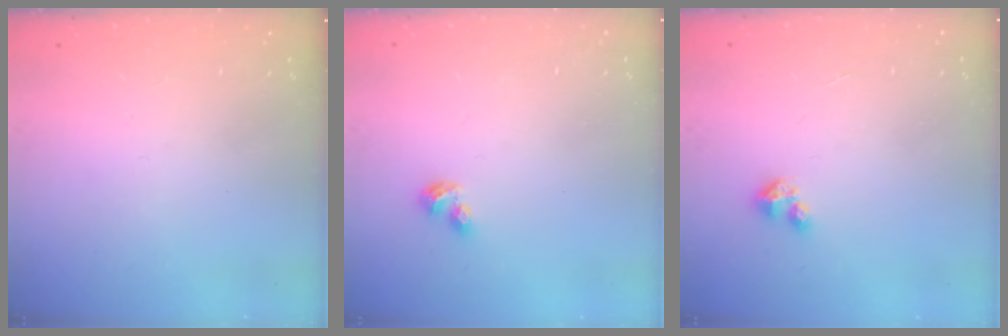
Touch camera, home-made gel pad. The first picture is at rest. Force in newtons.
{"total": 3.7, "press": 3.7, "slide": 0.6}
{"total": 2.4, "press": 2.4, "slide": 0.3}